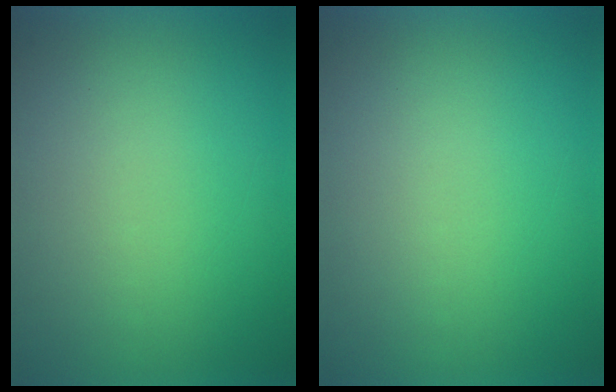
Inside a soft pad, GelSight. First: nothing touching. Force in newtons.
{"total": 0.0}